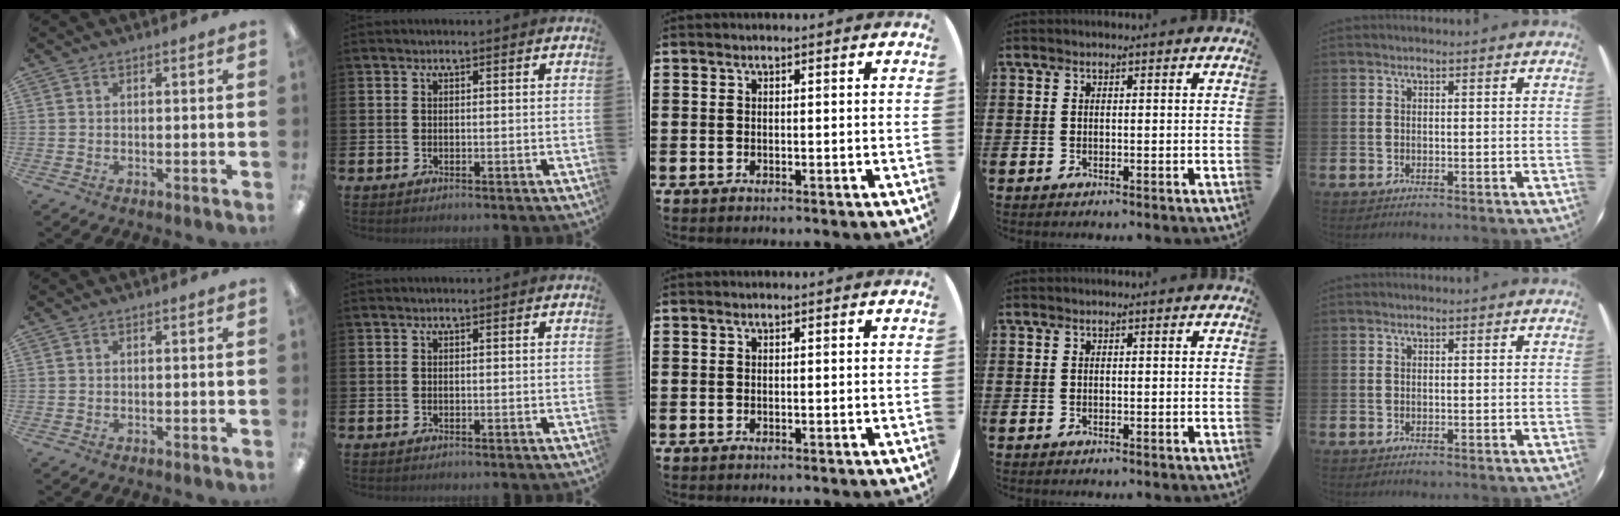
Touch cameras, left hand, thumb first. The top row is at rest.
{}